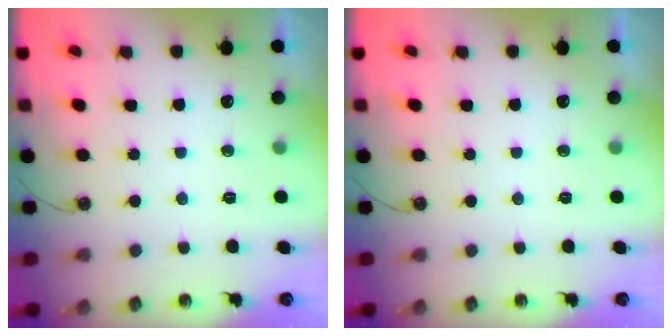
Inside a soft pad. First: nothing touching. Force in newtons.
{"total": 0.0}